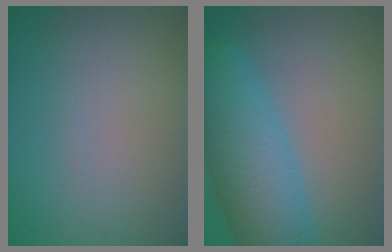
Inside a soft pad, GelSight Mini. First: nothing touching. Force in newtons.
{"total": 9.9, "press": 9.9, "slide": 0.4}